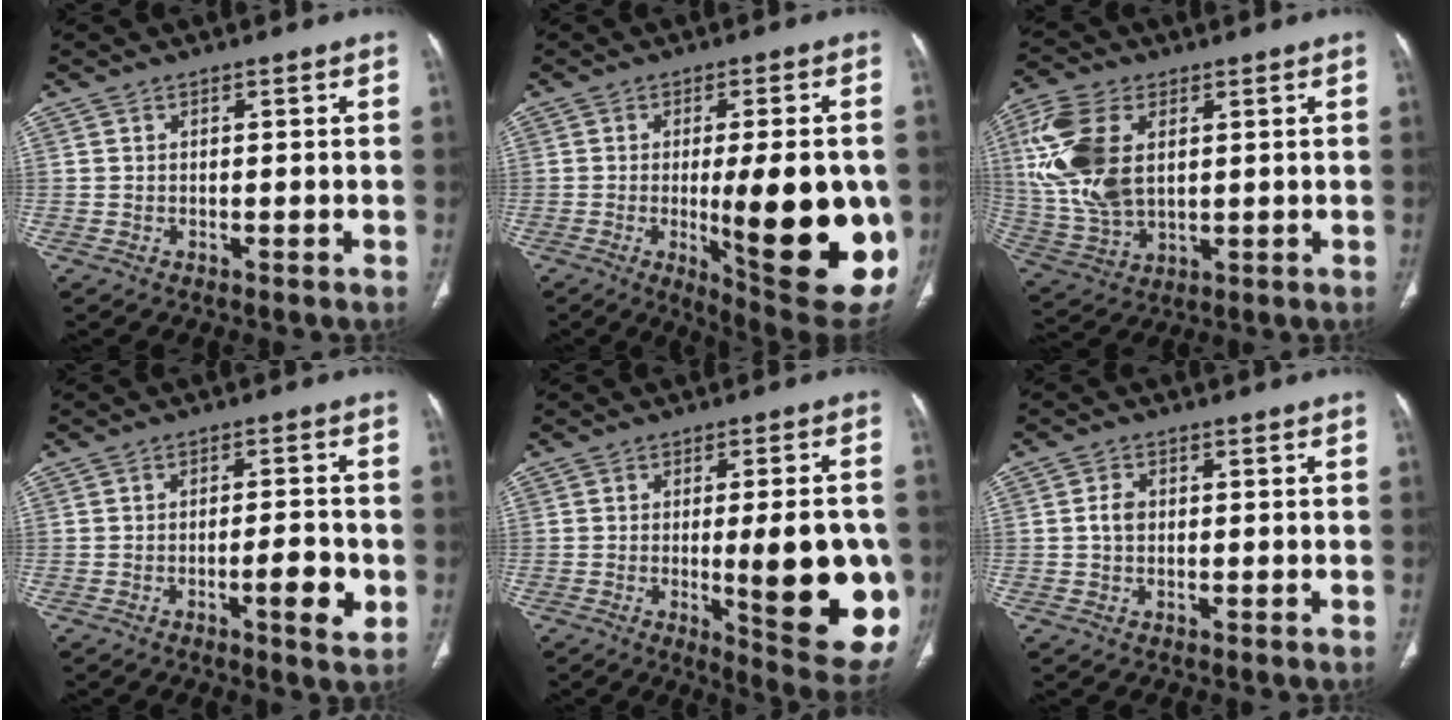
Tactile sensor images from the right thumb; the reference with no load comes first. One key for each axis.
{"total": 21.9, "fx": -3.5, "fy": 5.9, "fz": 20.8, "tx": -0.232, "ty": -0.025, "tz": -0.029}
{"total": 16.1, "fx": 3.6, "fy": 9.6, "fz": 12.4, "tx": -0.273, "ty": -0.004, "tz": 0.077}
{"total": 6.5, "fx": -1.9, "fy": 1.6, "fz": 5.9, "tx": -0.085, "ty": 0.004, "tz": -0.028}
{"total": 19.5, "fx": -2.9, "fy": 5.1, "fz": 18.6, "tx": -0.190, "ty": -0.016, "tz": -0.021}
{"total": 2.4, "fx": 0.1, "fy": 1.8, "fz": 1.6, "tx": -0.027, "ty": 0.006, "tz": -0.001}